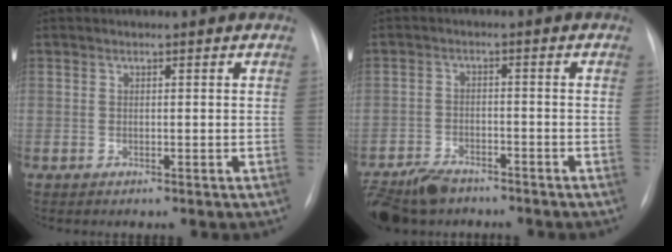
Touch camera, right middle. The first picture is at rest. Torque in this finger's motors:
{"motor_torque": [-0.05, -0.27, 0.08, 0.02]}